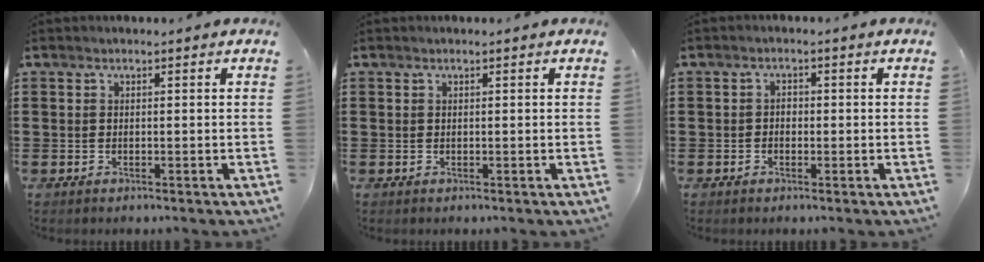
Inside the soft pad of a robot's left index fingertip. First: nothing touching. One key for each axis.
{"total": 0.0}
{"total": 1.2, "fx": -0.5, "fy": 1.0, "fz": 0.6, "tx": -0.014, "ty": 0.003, "tz": -0.011}